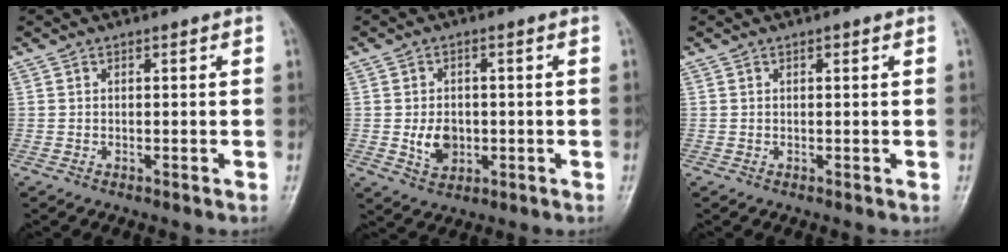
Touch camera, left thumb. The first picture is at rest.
{"total": 5.4, "force": [-0.7, 4.0, 3.6], "torque": [-0.046, -0.002, -0.006]}
{"total": 0.5, "force": [0.3, 0.2, 0.4], "torque": [-0.006, -0.001, 0.003]}